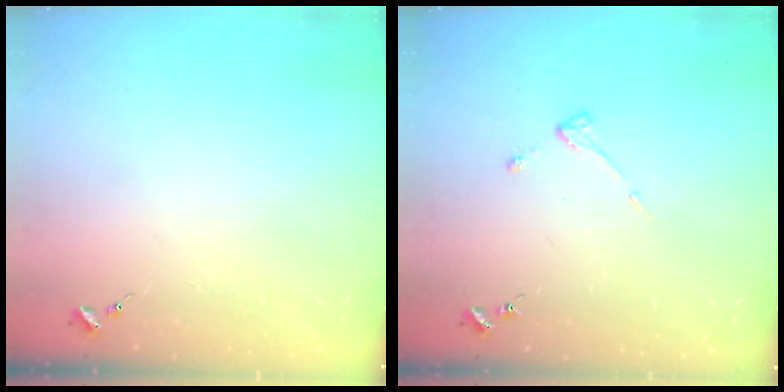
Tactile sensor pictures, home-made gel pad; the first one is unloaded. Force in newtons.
{"total": 3.0, "press": 3.0, "slide": 0.6}